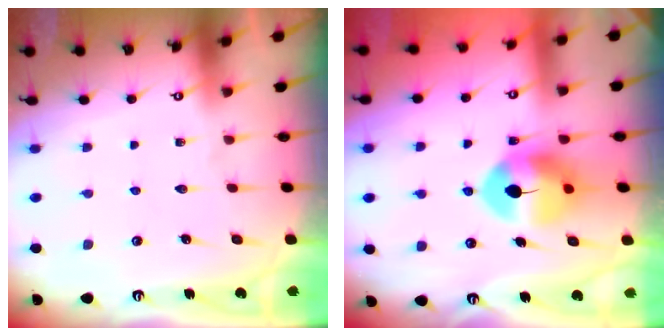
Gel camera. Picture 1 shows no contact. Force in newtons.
{"total": 9.2, "press": 9.1, "slide": 1.3}